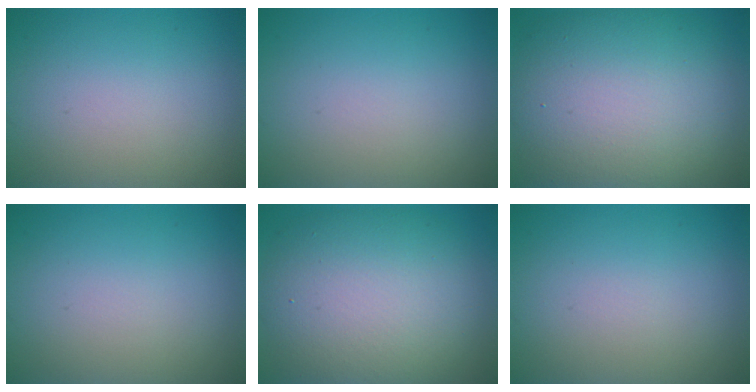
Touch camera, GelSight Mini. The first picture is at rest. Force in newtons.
{"total": 0.0}
{"total": 13.2, "press": 13.2, "slide": 0.9}
{"total": 0.0}
{"total": 10.5, "press": 10.5, "slide": 1.1}
{"total": 0.0}